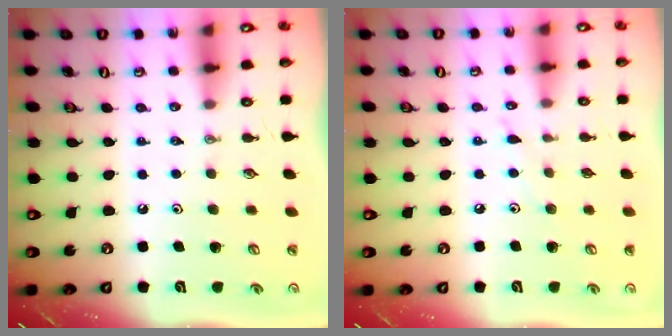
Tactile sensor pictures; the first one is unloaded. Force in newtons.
{"total": 4.9, "press": 4.9, "slide": 0.5}